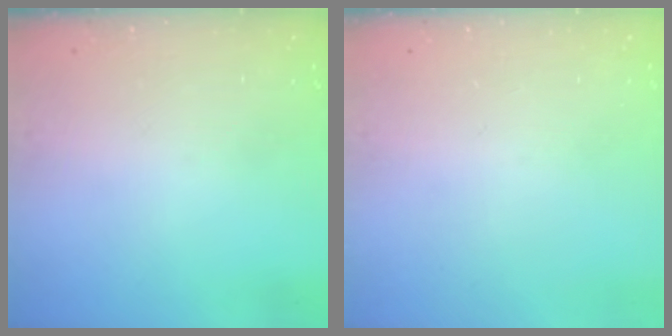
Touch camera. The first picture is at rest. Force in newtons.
{"total": 0.0}